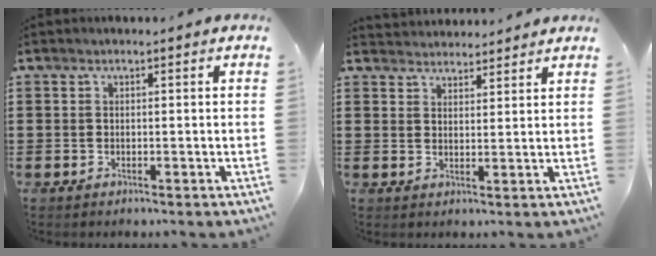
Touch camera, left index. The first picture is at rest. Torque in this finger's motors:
{"motor_torque": [-0.15, -0.44, 0.16, 0.04]}